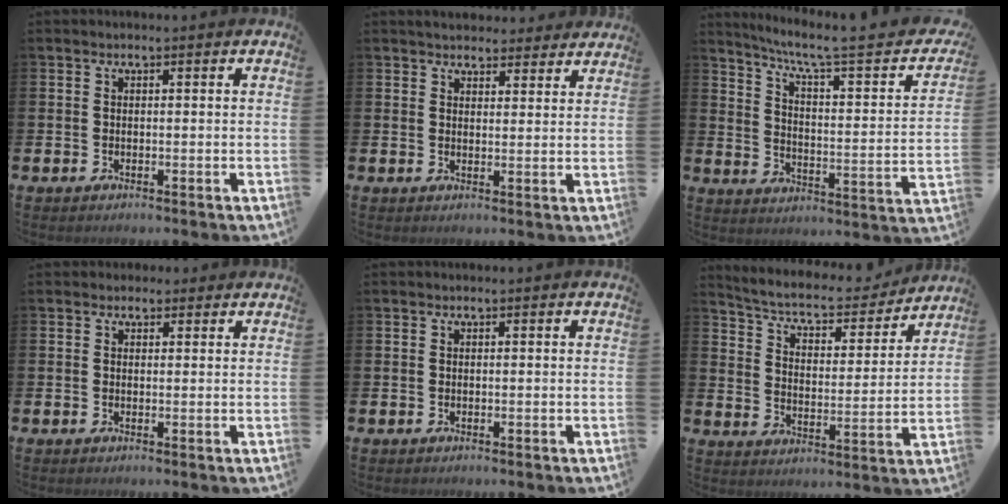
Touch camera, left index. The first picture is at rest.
{"total": 3.9, "force": [3.8, 1.0, -0.1], "torque": [0.002, -0.019, 0.068]}
{"total": 6.7, "force": [4.8, 0.5, 4.7], "torque": [-0.096, -0.040, 0.066]}
{"total": 1.6, "force": [1.3, 0.8, 0.0], "torque": [0.016, 0.000, 0.021]}
{"total": 0.0}
{"total": 6.1, "force": [5.5, 1.8, 2.0], "torque": [-0.070, -0.040, 0.089]}